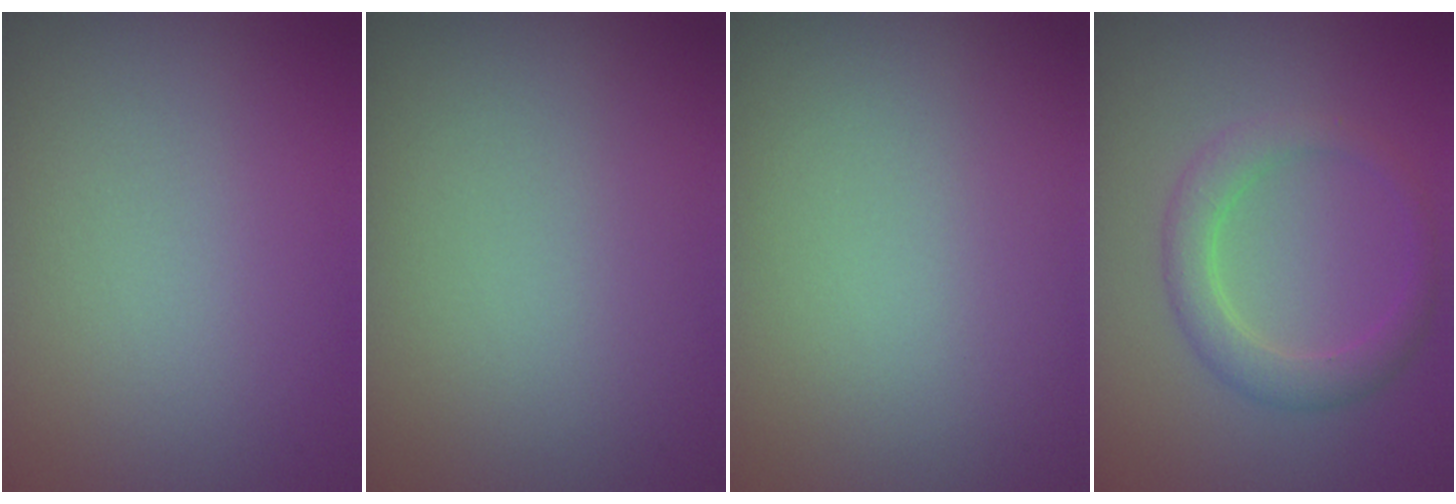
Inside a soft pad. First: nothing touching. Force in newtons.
{"total": 0.0}
{"total": 0.0}
{"total": 2.7, "press": 2.7, "slide": 0.1}